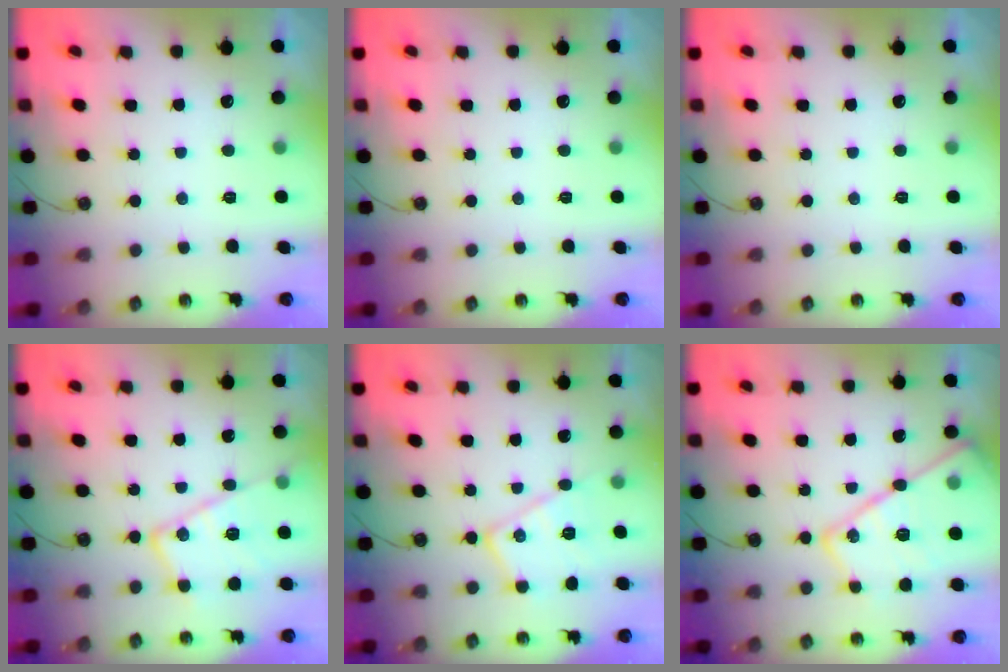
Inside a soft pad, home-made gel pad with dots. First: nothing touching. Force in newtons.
{"total": 0.0}
{"total": 0.0}
{"total": 16.9, "press": 16.9, "slide": 1.3}
{"total": 12.8, "press": 12.8, "slide": 0.2}
{"total": 22.4, "press": 22.2, "slide": 2.4}